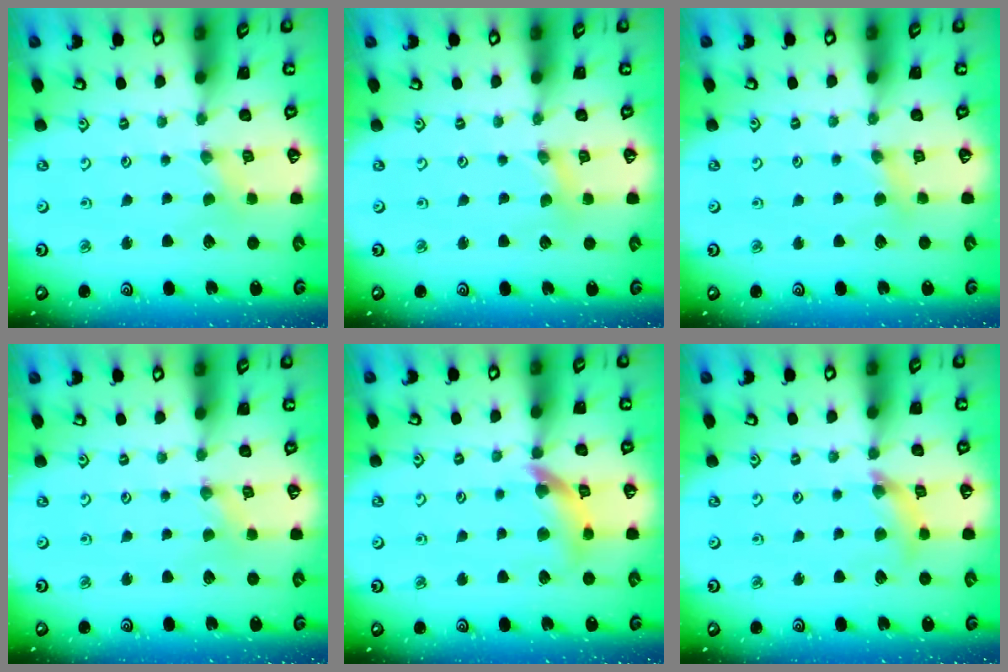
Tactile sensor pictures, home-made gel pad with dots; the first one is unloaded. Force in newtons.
{"total": 1.2, "press": 1.2, "slide": 0.2}
{"total": 2.5, "press": 2.5, "slide": 0.4}
{"total": 0.0}
{"total": 12.3, "press": 12.2, "slide": 1.6}
{"total": 7.5, "press": 7.5, "slide": 0.7}